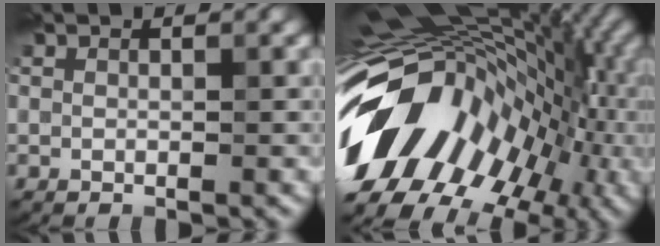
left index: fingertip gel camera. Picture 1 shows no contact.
{"total": 16.2, "force": [-2.0, 11.1, 11.6], "torque": [-0.202, 0.009, -0.034]}